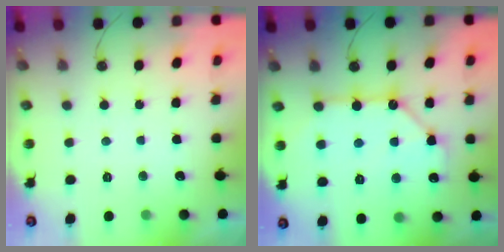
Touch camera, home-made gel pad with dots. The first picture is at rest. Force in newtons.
{"total": 14.4, "press": 14.3, "slide": 1.3}